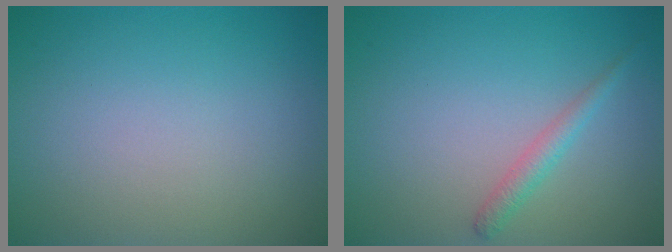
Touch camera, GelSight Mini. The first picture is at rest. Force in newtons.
{"total": 1.6, "press": 1.6, "slide": 0.0}